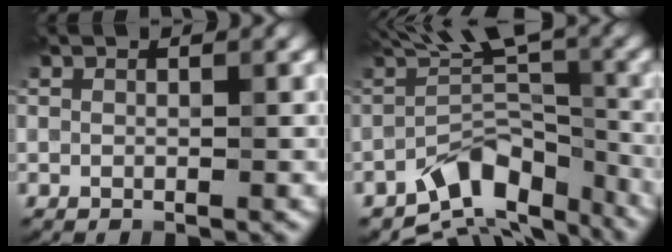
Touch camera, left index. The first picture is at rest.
{"total": 7.4, "force": [-4.5, 3.4, 4.8], "torque": [-0.054, 0.008, -0.082]}